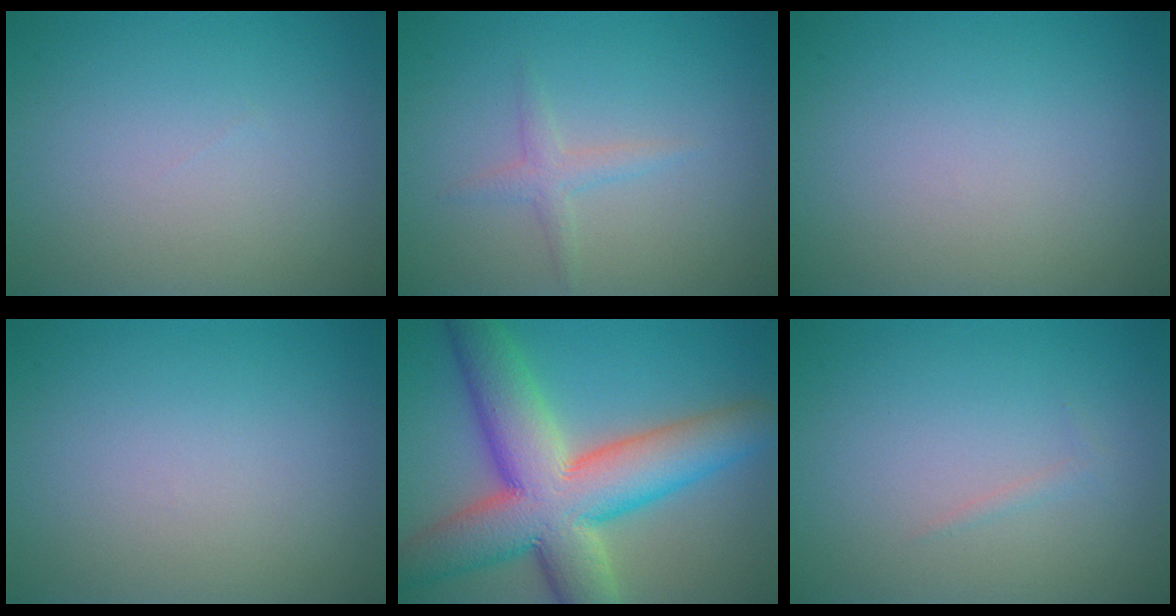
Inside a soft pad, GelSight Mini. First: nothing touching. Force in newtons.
{"total": 1.5, "press": 1.5, "slide": 0.1}
{"total": 0.0}
{"total": 0.0}
{"total": 12.8, "press": 12.8, "slide": 0.7}
{"total": 0.6, "press": 0.5, "slide": 0.1}